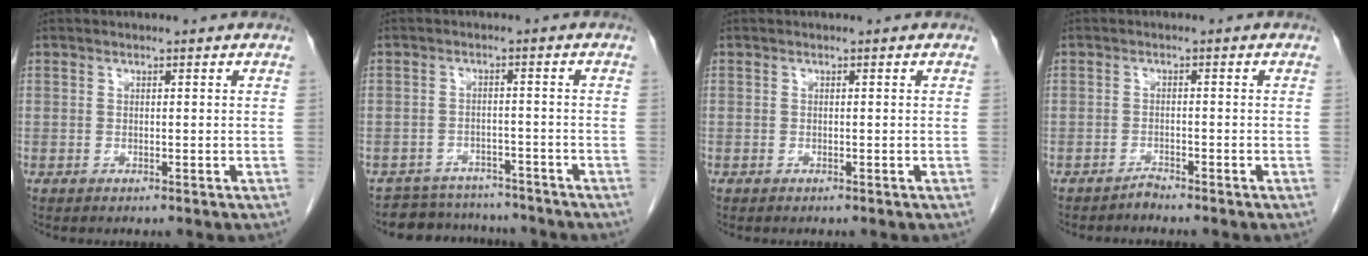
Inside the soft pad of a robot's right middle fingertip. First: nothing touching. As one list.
[{"total": 8.0, "force": [-7.6, 2.6, 0.1], "torque": [0.007, 0.016, -0.101]}, {"total": 0.0}, {"total": 1.2, "force": [-1.2, -0.1, 0.0], "torque": [0.006, -0.002, -0.020]}]